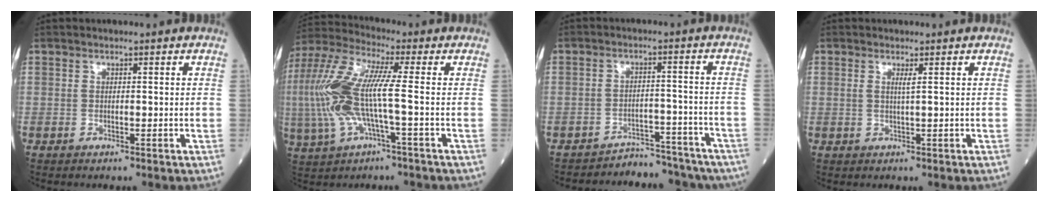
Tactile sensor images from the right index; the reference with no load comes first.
{"total": 13.0, "force": [-1.1, 1.8, 12.8], "torque": [-0.300, 0.015, -0.025]}
{"total": 9.3, "force": [-8.6, 3.5, 0.0], "torque": [0.022, 0.035, -0.109]}
{"total": 1.2, "force": [0.5, -0.2, 1.1], "torque": [-0.027, -0.003, 0.008]}